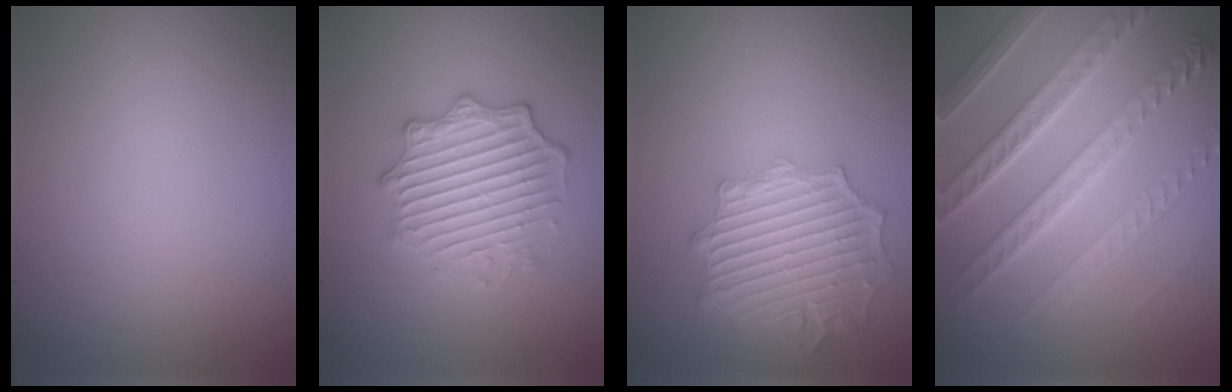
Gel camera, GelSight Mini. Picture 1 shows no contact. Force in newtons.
{"total": 4.5, "press": 4.0, "slide": 2.0}
{"total": 6.5, "press": 4.9, "slide": 4.1}
{"total": 8.4, "press": 6.1, "slide": 5.7}